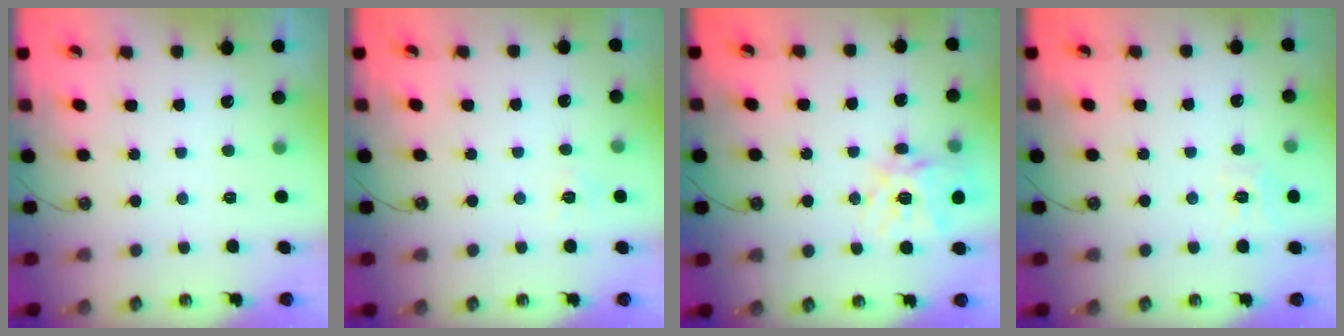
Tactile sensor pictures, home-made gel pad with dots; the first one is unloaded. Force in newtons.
{"total": 7.0, "press": 7.0, "slide": 0.7}
{"total": 17.1, "press": 16.9, "slide": 2.2}
{"total": 7.3, "press": 7.3, "slide": 0.8}